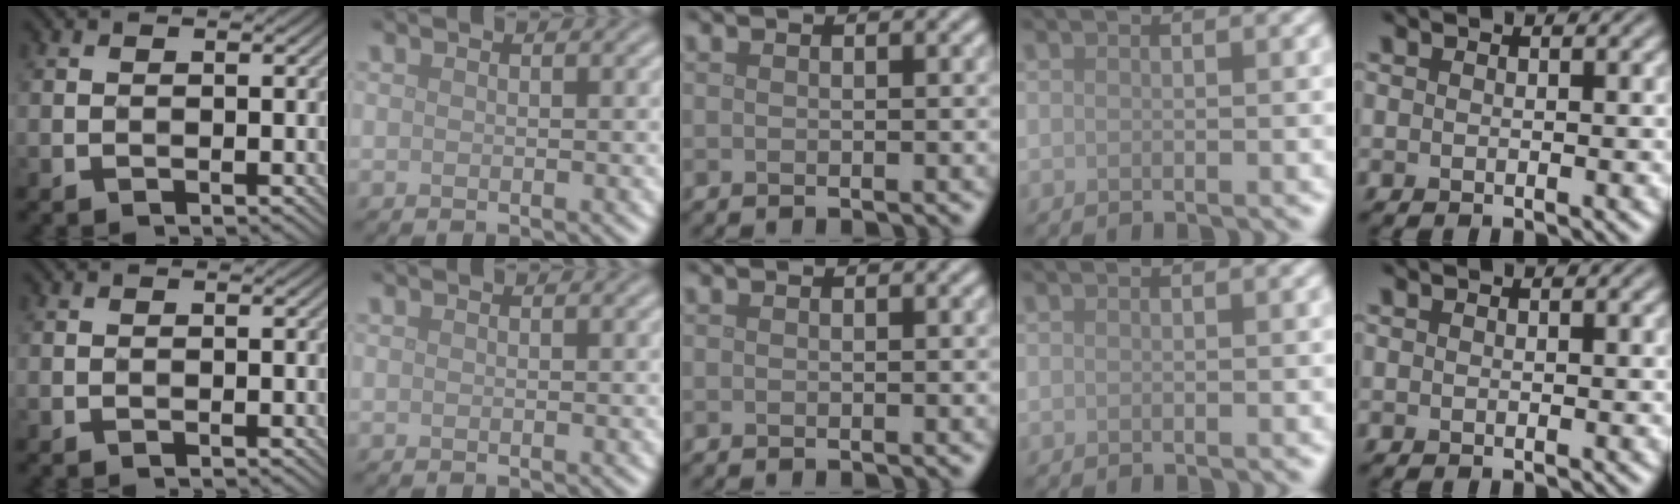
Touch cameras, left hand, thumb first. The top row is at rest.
{}